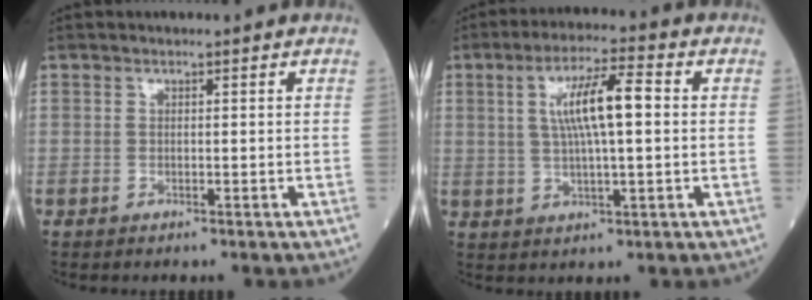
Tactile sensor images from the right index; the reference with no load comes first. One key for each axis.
{"total": 9.0, "fx": 1.5, "fy": 1.3, "fz": 8.8, "tx": -0.160, "ty": 0.015, "tz": 0.029}